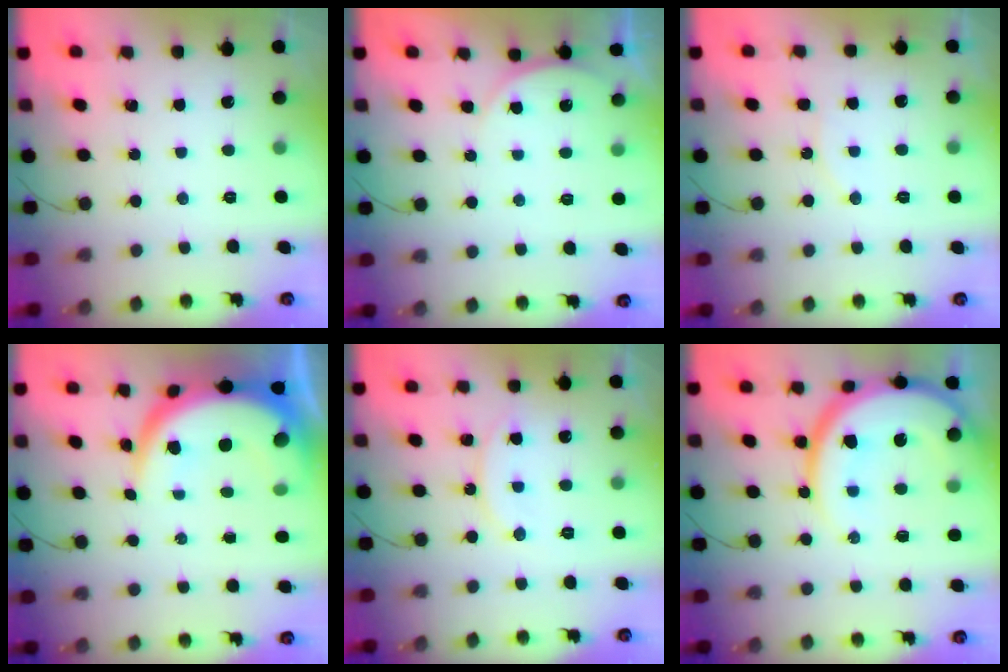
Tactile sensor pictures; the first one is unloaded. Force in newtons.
{"total": 4.0, "press": 4.0, "slide": 0.5}
{"total": 7.5, "press": 7.5, "slide": 0.3}
{"total": 11.6, "press": 11.5, "slide": 1.0}
{"total": 9.2, "press": 9.2, "slide": 0.4}
{"total": 19.1, "press": 19.0, "slide": 1.9}